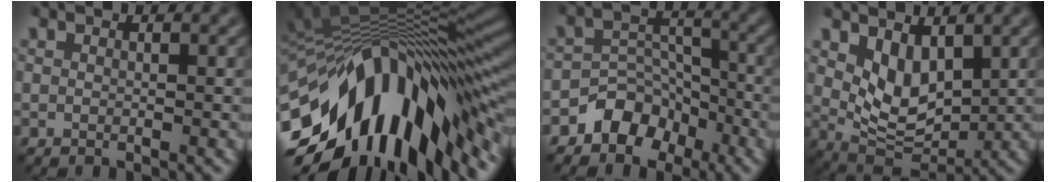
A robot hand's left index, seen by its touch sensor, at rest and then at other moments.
{"total": 15.8, "force": [-6.8, 6.4, 12.7], "torque": [-0.209, 0.014, -0.110]}
{"total": 4.5, "force": [-3.6, 2.5, 0.8], "torque": [0.005, 0.008, -0.059]}
{"total": 4.1, "force": [1.2, 2.4, 3.1], "torque": [-0.065, -0.012, 0.029]}